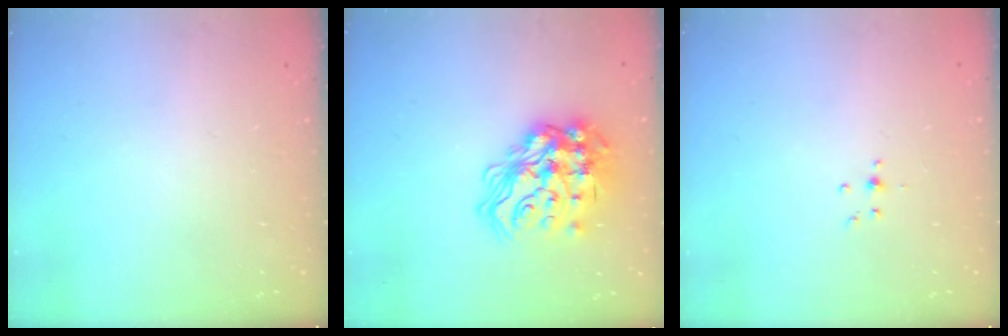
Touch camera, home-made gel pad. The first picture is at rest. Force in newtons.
{"total": 21.4, "press": 21.3, "slide": 1.7}
{"total": 3.0, "press": 3.0, "slide": 0.6}